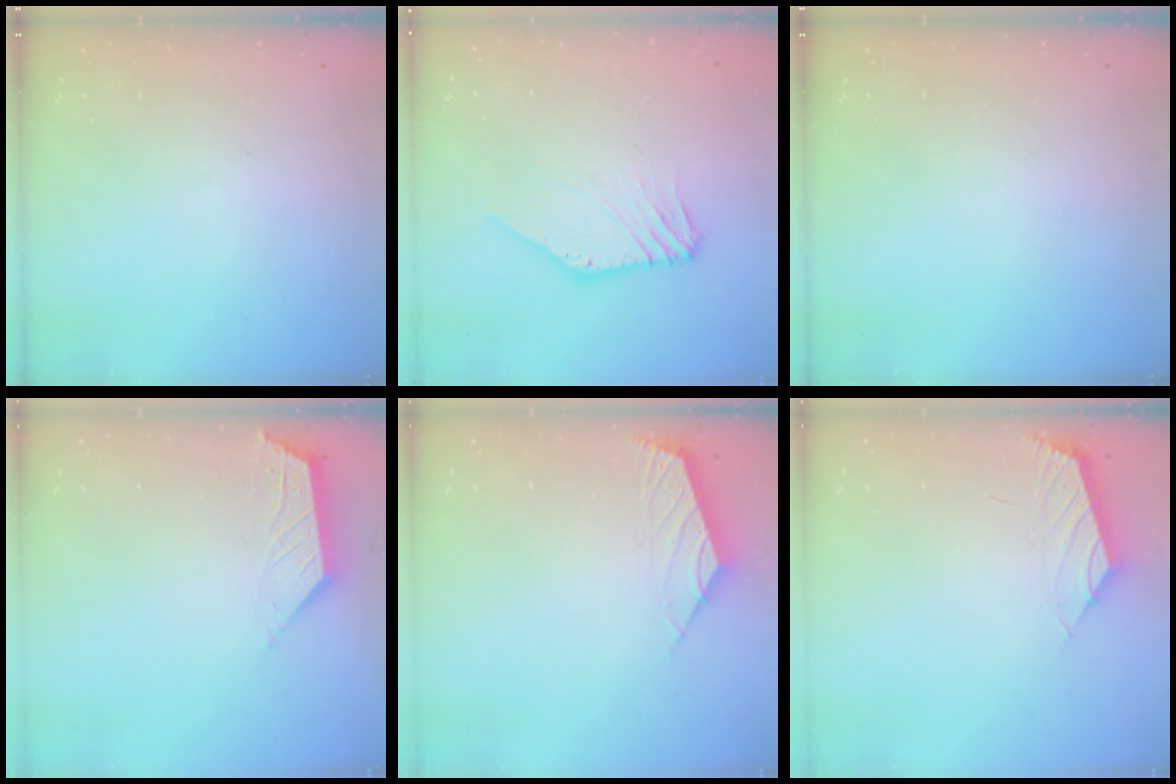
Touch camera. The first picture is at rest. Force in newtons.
{"total": 3.6, "press": 3.6, "slide": 0.2}
{"total": 0.0}
{"total": 2.8, "press": 2.8, "slide": 0.5}
{"total": 2.5, "press": 2.4, "slide": 0.7}
{"total": 1.1, "press": 1.0, "slide": 0.4}